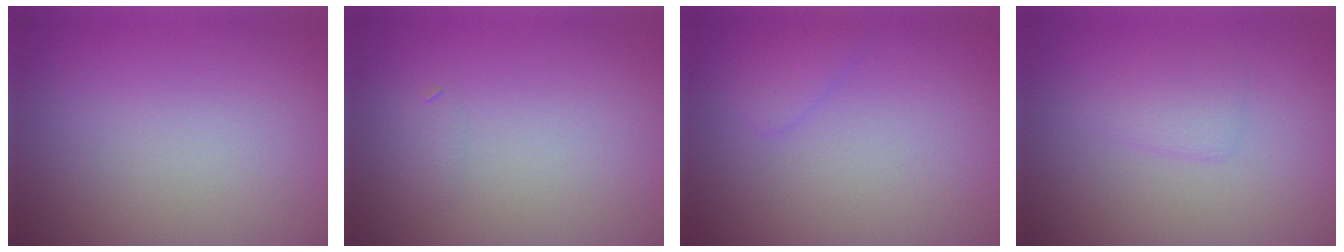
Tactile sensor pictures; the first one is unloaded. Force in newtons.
{"total": 0.6, "press": 0.6, "slide": 0.0}
{"total": 1.3, "press": 1.3, "slide": 0.0}
{"total": 1.5, "press": 1.5, "slide": 0.1}